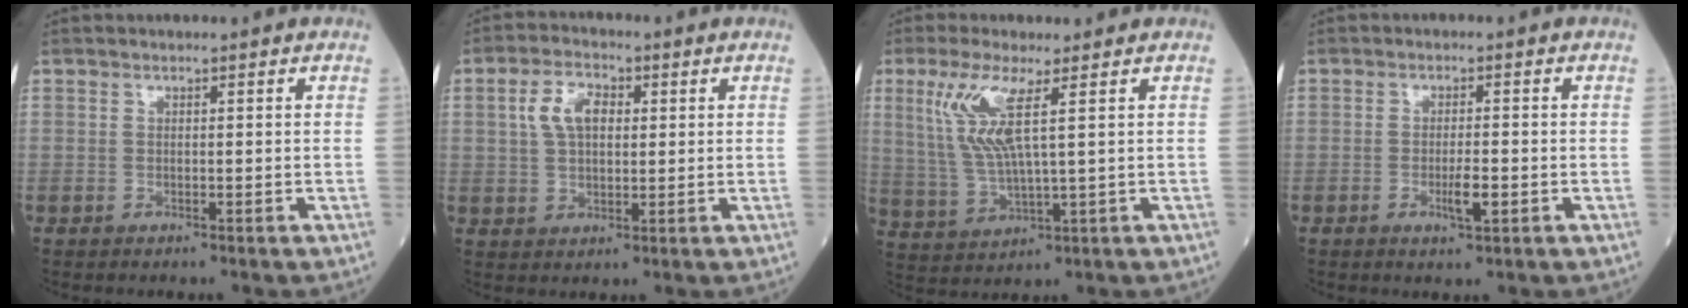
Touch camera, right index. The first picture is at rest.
{"total": 6.0, "force": [1.7, 3.3, 4.8], "torque": [-0.101, 0.017, 0.035]}
{"total": 8.3, "force": [3.0, 0.6, 7.7], "torque": [-0.184, -0.002, 0.067]}
{"total": 3.1, "force": [-0.9, 0.4, 2.9], "torque": [-0.053, -0.002, -0.011]}